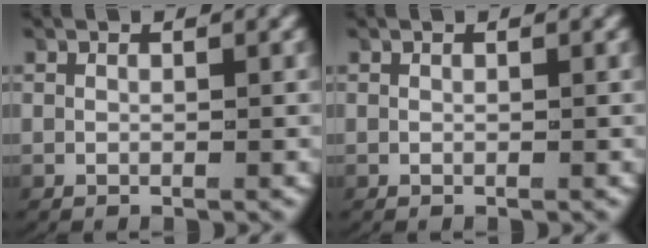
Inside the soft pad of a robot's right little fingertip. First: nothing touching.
{"total": 0.0}